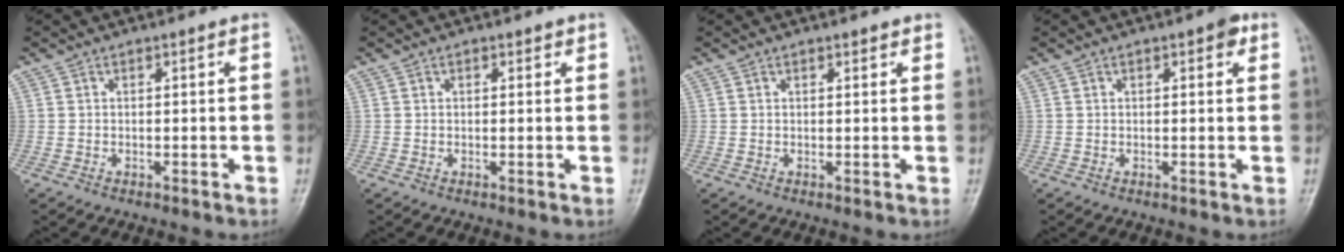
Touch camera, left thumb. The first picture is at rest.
{"total": 0.9, "force": [0.6, 0.6, 0.4], "torque": [0.004, -0.002, 0.005]}
{"total": 1.1, "force": [0.9, 0.5, 0.4], "torque": [0.001, -0.004, 0.009]}
{"total": 2.5, "force": [1.2, 1.0, 2.0], "torque": [-0.018, 0.000, 0.011]}